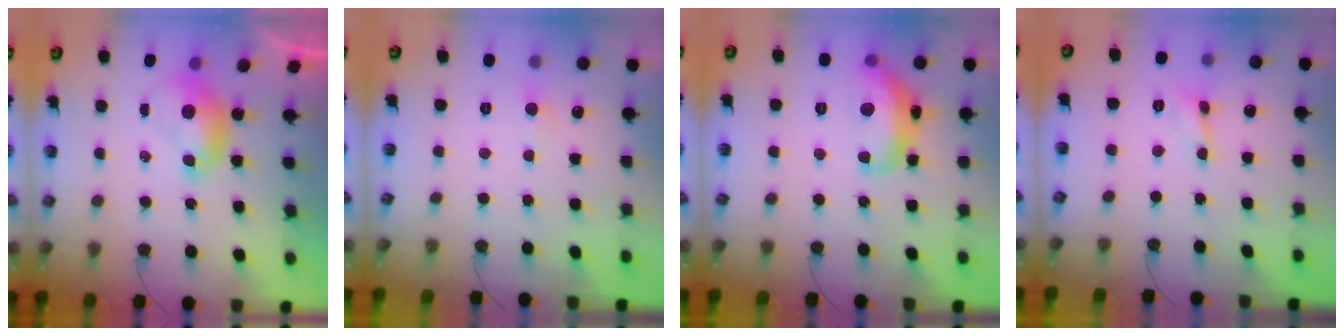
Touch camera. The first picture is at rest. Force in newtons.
{"total": 0.5, "press": 0.2, "slide": 0.5}
{"total": 7.9, "press": 7.8, "slide": 0.6}
{"total": 0.0}